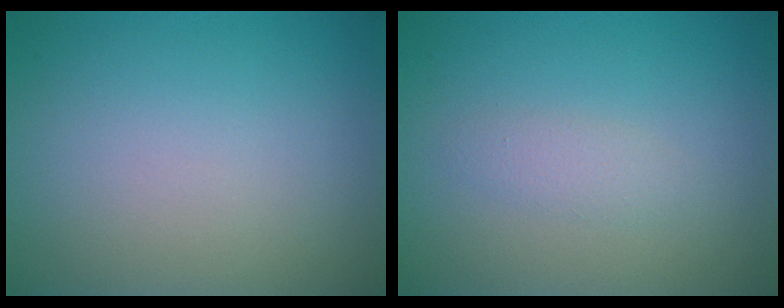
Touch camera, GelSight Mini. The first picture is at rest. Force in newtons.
{"total": 1.3, "press": 1.3, "slide": 0.0}